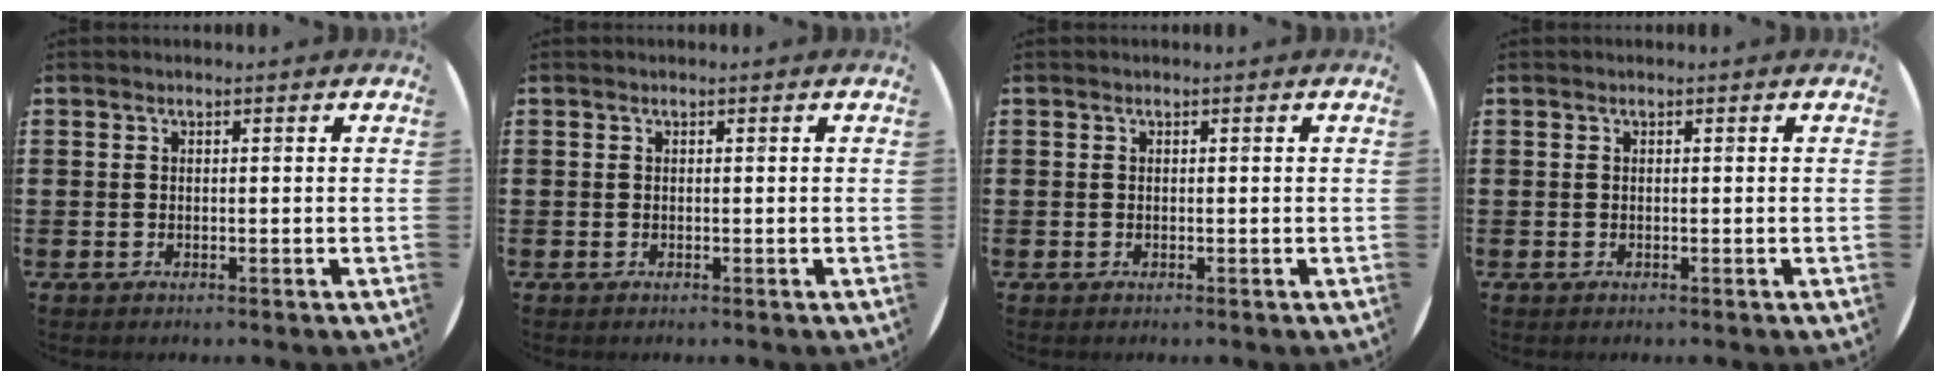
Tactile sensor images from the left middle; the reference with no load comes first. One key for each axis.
{"total": 0.0}
{"total": 0.0}
{"total": 0.0}